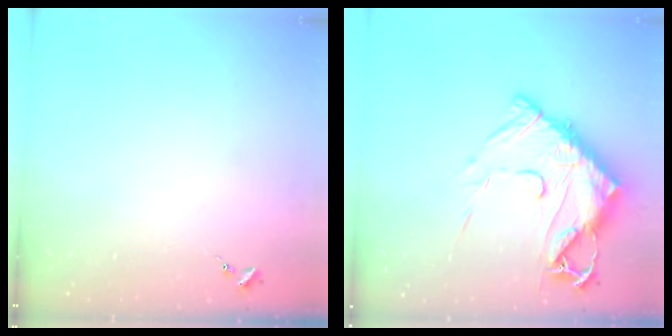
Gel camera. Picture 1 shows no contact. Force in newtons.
{"total": 19.3, "press": 19.2, "slide": 1.9}